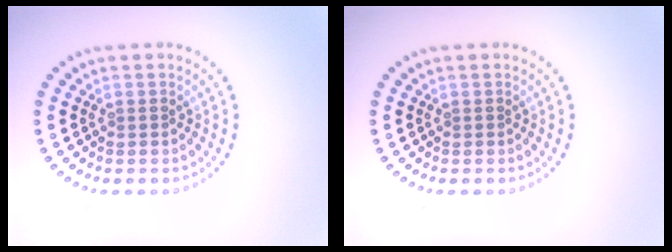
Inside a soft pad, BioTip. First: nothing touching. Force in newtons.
{"total": 0.0}